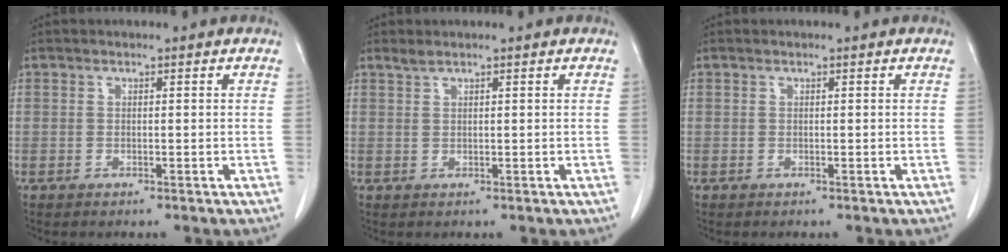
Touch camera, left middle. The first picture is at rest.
{"total": 1.0, "force": [0.9, 0.0, 0.4], "torque": [-0.012, 0.003, 0.023]}
{"total": 0.0}